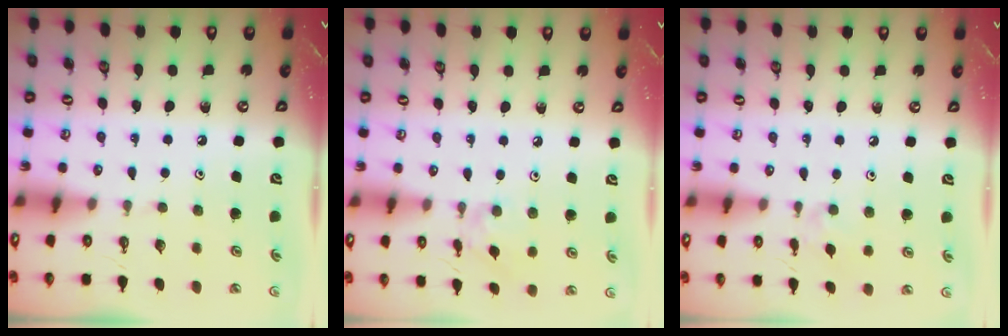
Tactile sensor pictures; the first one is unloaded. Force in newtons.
{"total": 3.4, "press": 3.4, "slide": 0.4}
{"total": 3.6, "press": 3.6, "slide": 0.5}